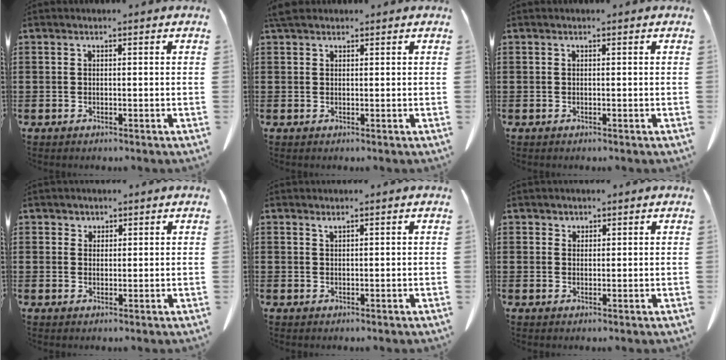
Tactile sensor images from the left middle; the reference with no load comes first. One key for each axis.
{"total": 1.9, "fx": 1.5, "fy": 0.9, "fz": 0.8, "tx": -0.021, "ty": 0.005, "tz": 0.030}
{"total": 0.0}
{"total": 1.5, "fx": 1.2, "fy": 0.9, "fz": 0.0, "tx": -0.004, "ty": 0.003, "tz": 0.024}
{"total": 0.6, "fx": 0.6, "fy": 0.1, "fz": 0.2, "tx": -0.007, "ty": -0.002, "tz": 0.012}
{"total": 1.3, "fx": 1.1, "fy": 0.7, "fz": -0.1, "tx": -0.002, "ty": 0.002, "tz": 0.022}